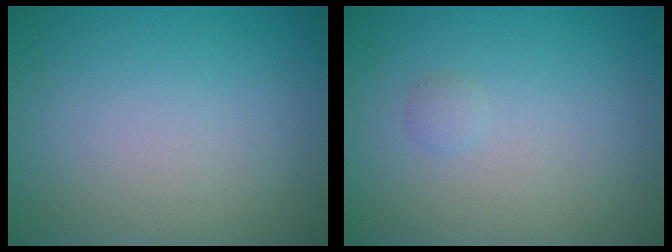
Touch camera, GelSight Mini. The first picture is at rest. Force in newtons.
{"total": 0.6, "press": 0.6, "slide": 0.0}